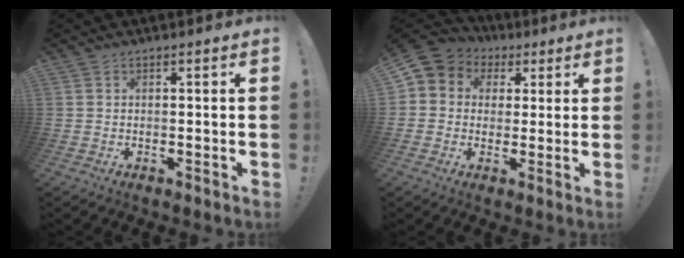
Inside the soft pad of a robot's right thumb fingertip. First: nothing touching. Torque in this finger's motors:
{"motor_torque": [0.36, -0.05, -0.18, 0.18, 0.18]}